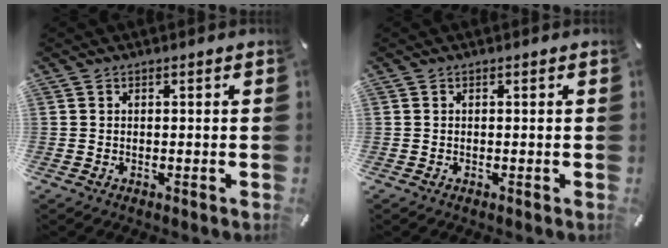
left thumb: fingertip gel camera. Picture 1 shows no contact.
{"total": 0.0}